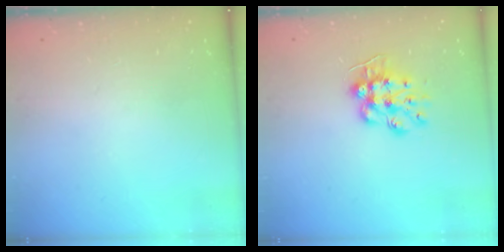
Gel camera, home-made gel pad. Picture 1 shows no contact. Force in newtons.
{"total": 9.9, "press": 9.9, "slide": 0.3}